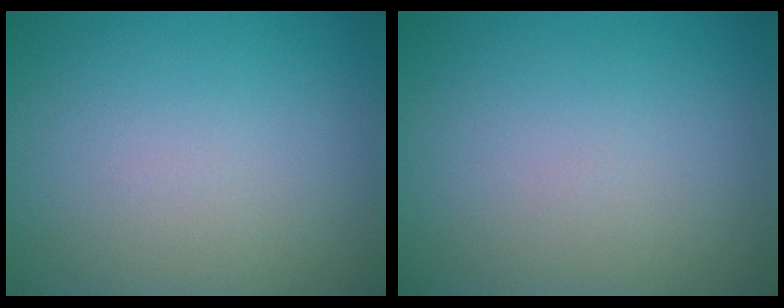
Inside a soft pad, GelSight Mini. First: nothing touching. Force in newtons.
{"total": 0.0}